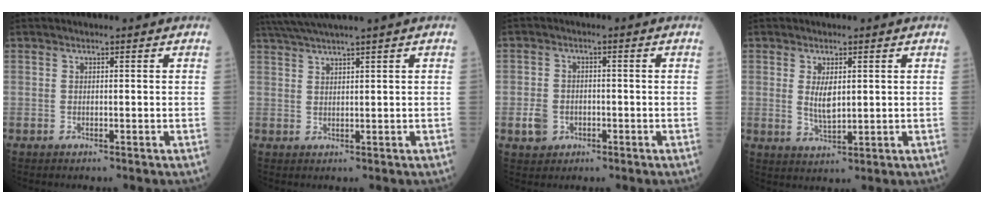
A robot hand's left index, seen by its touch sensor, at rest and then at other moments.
{"total": 5.5, "force": [4.5, -1.6, 2.9], "torque": [-0.055, 0.017, 0.086]}
{"total": 3.7, "force": [-1.5, 3.1, 1.4], "torque": [-0.032, 0.003, -0.020]}
{"total": 3.6, "force": [0.7, 1.2, 3.2], "torque": [-0.065, -0.008, 0.019]}